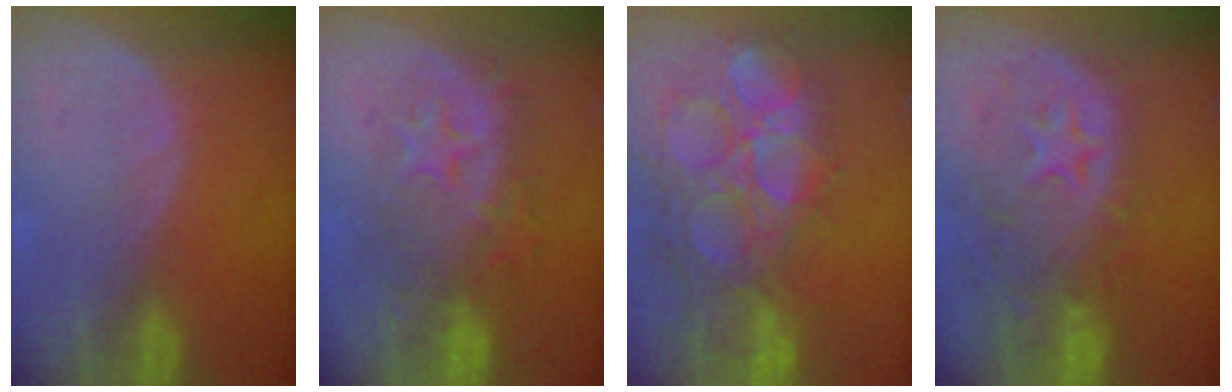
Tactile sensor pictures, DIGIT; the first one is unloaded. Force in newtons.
{"total": 8.3, "press": 8.3, "slide": 0.8}
{"total": 15.1, "press": 12.5, "slide": 8.5}
{"total": 12.3, "press": 10.5, "slide": 6.5}